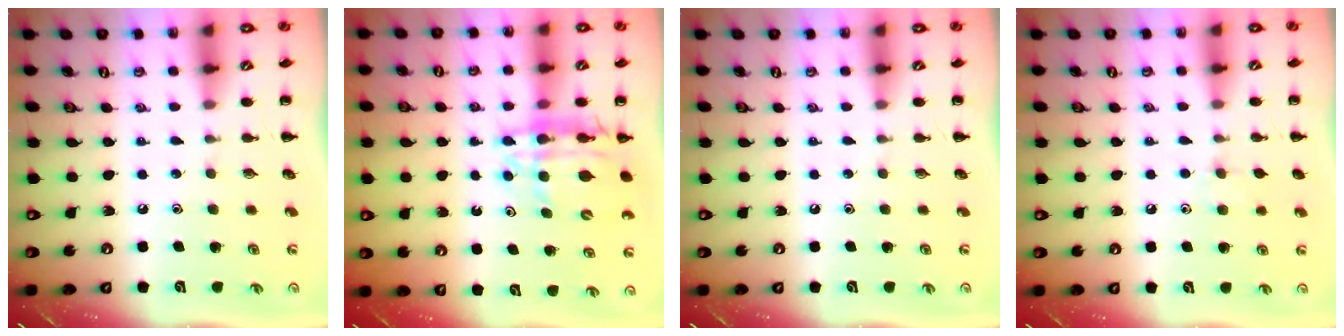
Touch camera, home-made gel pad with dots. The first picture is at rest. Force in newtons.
{"total": 13.0, "press": 12.4, "slide": 3.9}
{"total": 0.0}
{"total": 5.3, "press": 5.1, "slide": 1.6}